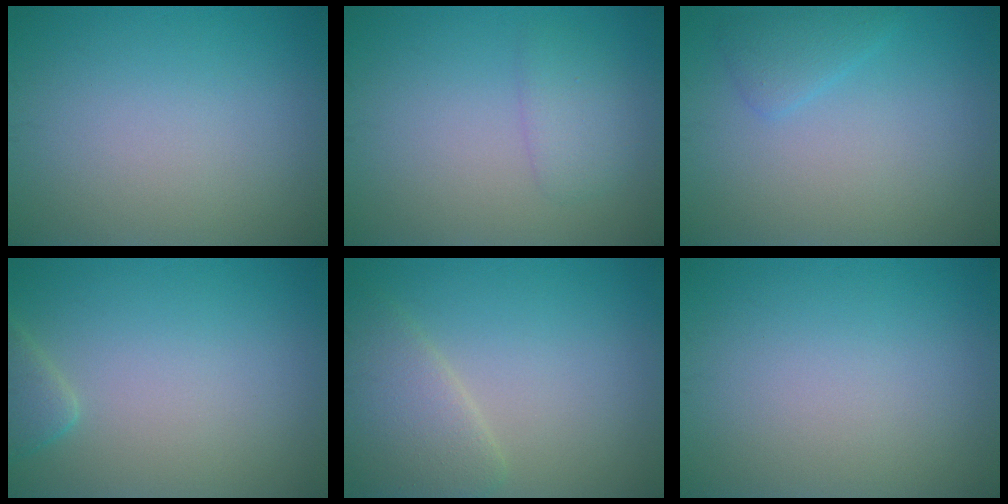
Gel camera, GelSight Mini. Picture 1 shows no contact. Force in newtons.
{"total": 1.9, "press": 1.9, "slide": 0.1}
{"total": 1.7, "press": 1.7, "slide": 0.0}
{"total": 1.8, "press": 1.8, "slide": 0.2}
{"total": 4.0, "press": 4.0, "slide": 0.1}
{"total": 0.0}